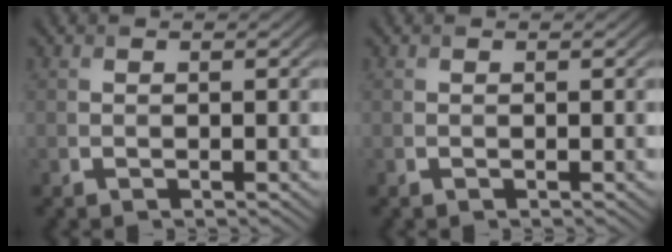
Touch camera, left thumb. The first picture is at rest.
{"total": 0.0}